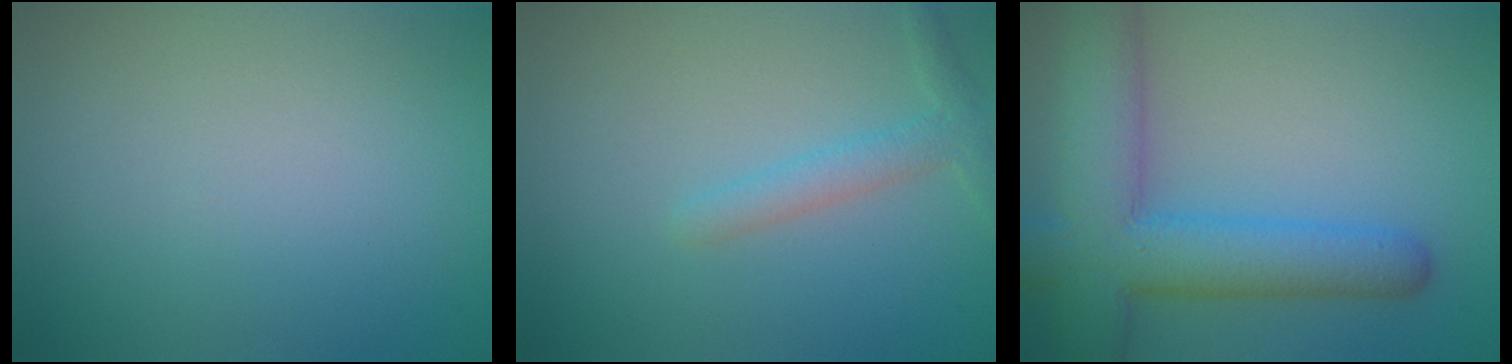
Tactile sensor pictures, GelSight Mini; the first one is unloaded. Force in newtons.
{"total": 2.2, "press": 2.2, "slide": 0.1}
{"total": 8.9, "press": 8.9, "slide": 0.4}